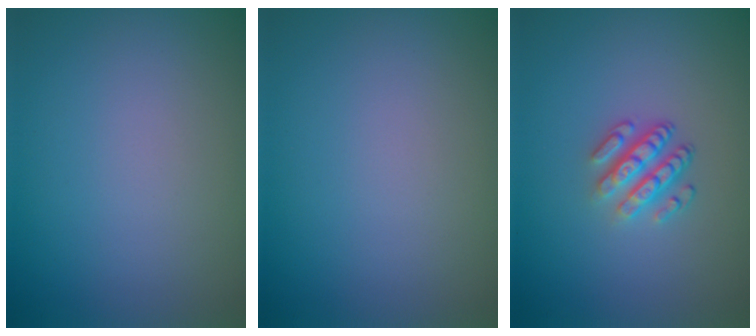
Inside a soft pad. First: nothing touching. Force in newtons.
{"total": 0.0}
{"total": 3.3, "press": 2.5, "slide": 2.2}